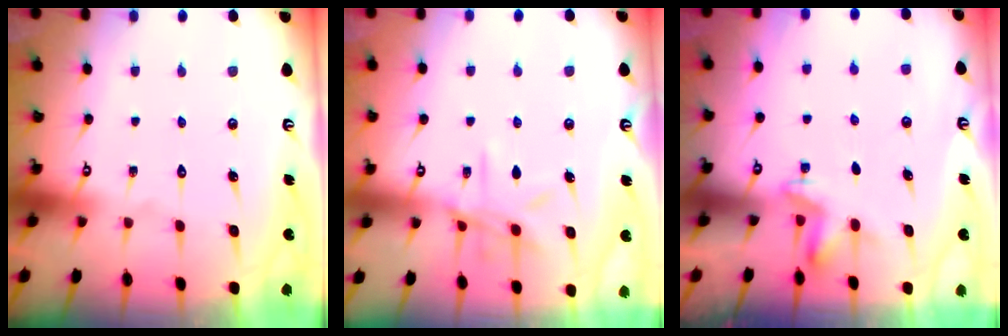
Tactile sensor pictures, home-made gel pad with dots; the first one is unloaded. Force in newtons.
{"total": 9.3, "press": 9.3, "slide": 0.7}
{"total": 2.8, "press": 2.7, "slide": 0.9}